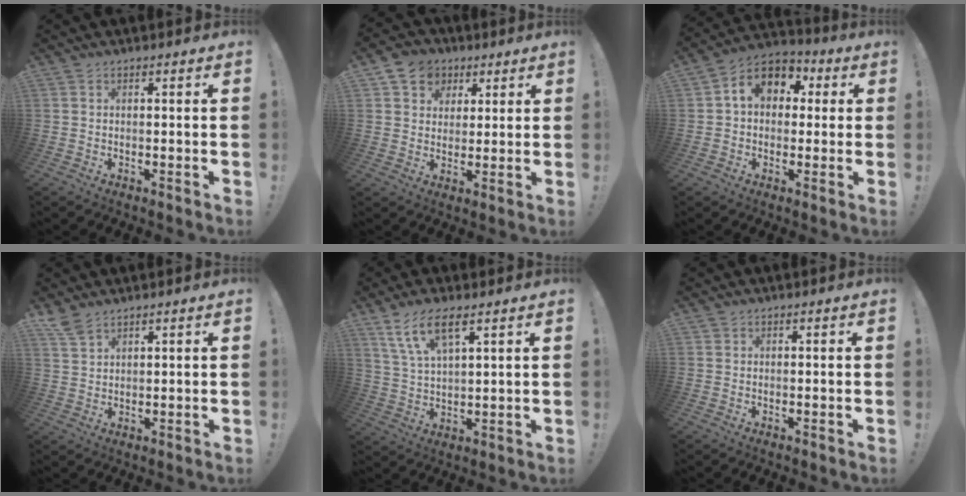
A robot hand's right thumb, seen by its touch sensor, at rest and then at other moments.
{"total": 8.4, "force": [3.7, 7.2, 2.0], "torque": [-0.029, -0.018, 0.075]}
{"total": 9.4, "force": [2.0, 7.5, 5.3], "torque": [-0.075, 0.004, 0.042]}
{"total": 4.9, "force": [4.1, 1.5, 2.1], "torque": [-0.043, -0.020, 0.080]}
{"total": 9.9, "force": [6.2, 3.2, 7.1], "torque": [-0.134, -0.019, 0.115]}
{"total": 0.5, "force": [0.3, 0.5, 0.0], "torque": [0.008, -0.002, 0.004]}